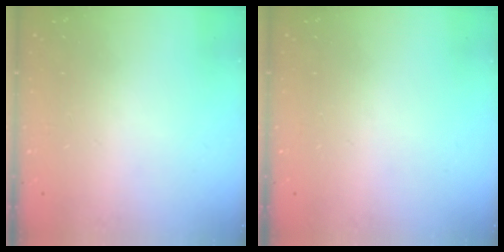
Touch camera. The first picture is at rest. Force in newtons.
{"total": 0.0}